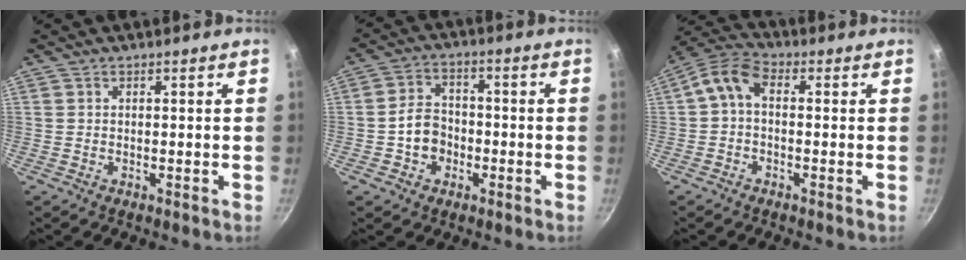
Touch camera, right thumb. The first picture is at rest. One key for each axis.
{"total": 6.7, "fx": -1.9, "fy": 5.3, "fz": 3.5, "tx": -0.035, "ty": 0.023, "tz": -0.040}
{"total": 6.2, "fx": 0.0, "fy": 4.1, "fz": 4.7, "tx": -0.100, "ty": 0.026, "tz": -0.017}